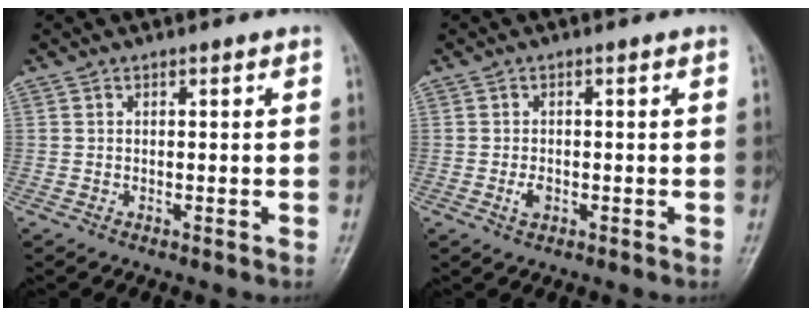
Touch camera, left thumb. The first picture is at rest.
{"total": 2.0, "force": [-0.6, 1.3, 1.4], "torque": [-0.023, 0.000, -0.010]}